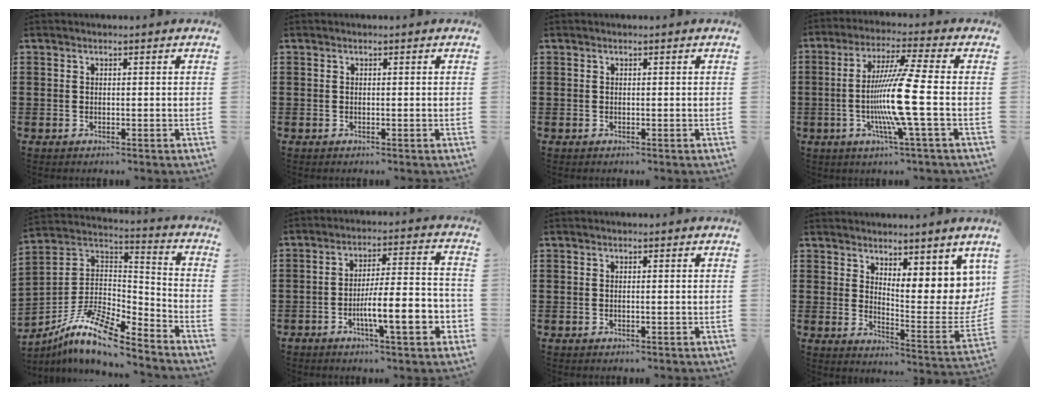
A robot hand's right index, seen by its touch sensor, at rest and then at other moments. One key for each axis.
{"total": 0.0}
{"total": 0.0}
{"total": 11.9, "fx": -2.3, "fy": -0.8, "fz": 11.6, "tx": -0.243, "ty": -0.026, "tz": -0.060}
{"total": 11.7, "fx": -9.3, "fy": 2.6, "fz": 6.6, "tx": -0.141, "ty": 0.018, "tz": -0.188}
{"total": 10.7, "fx": -4.1, "fy": 1.9, "fz": 9.7, "tx": -0.165, "ty": -0.009, "tz": -0.075}
{"total": 0.5, "fx": -0.2, "fy": -0.1, "fz": 0.5, "tx": -0.008, "ty": -0.003, "tz": -0.003}
{"total": 7.8, "fx": 5.2, "fy": 3.6, "fz": 4.5, "tx": -0.051, "ty": -0.056, "tz": 0.090}